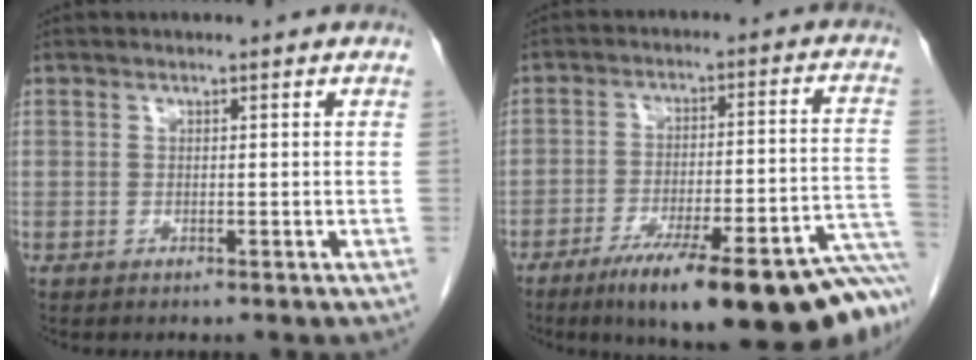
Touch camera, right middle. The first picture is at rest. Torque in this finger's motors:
{"motor_torque": [1.09, -1.05, 0.37, 0.15]}